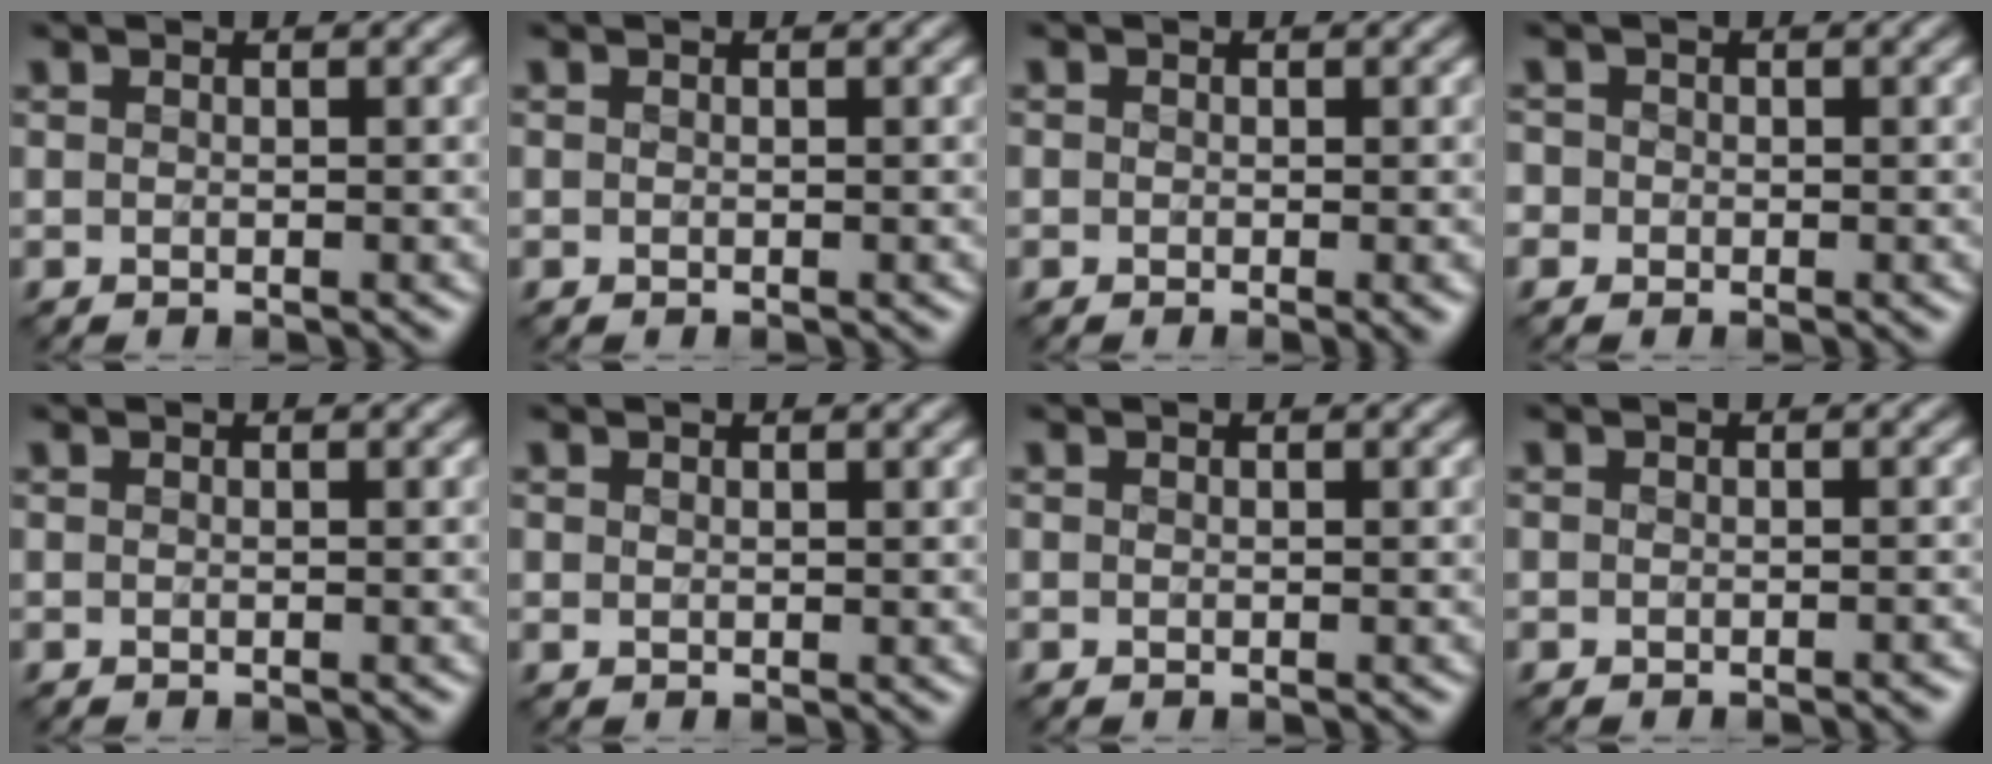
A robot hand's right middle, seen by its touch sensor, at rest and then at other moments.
{"total": 0.0}
{"total": 1.0, "force": [-0.3, 0.8, 0.5], "torque": [0.000, -0.002, -0.012]}
{"total": 1.8, "force": [0.1, 1.7, 0.6], "torque": [0.003, 0.014, -0.015]}
{"total": 0.0}
{"total": 0.6, "force": [0.3, 0.5, 0.2], "torque": [-0.006, -0.002, 0.007]}
{"total": 0.0}
{"total": 0.8, "force": [-0.5, 0.7, -0.1], "torque": [0.010, -0.004, -0.009]}